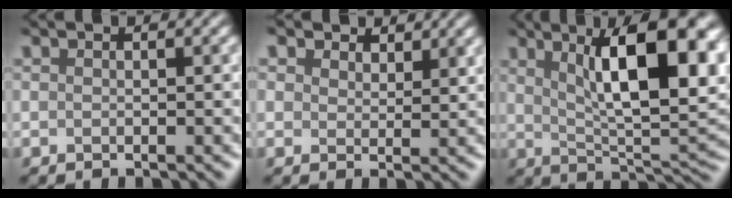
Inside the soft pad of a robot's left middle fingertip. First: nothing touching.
{"total": 1.6, "force": [1.2, 0.3, -1.0], "torque": [0.002, 0.002, 0.028]}
{"total": 11.4, "force": [4.1, 3.1, 10.1], "torque": [-0.135, 0.008, 0.079]}